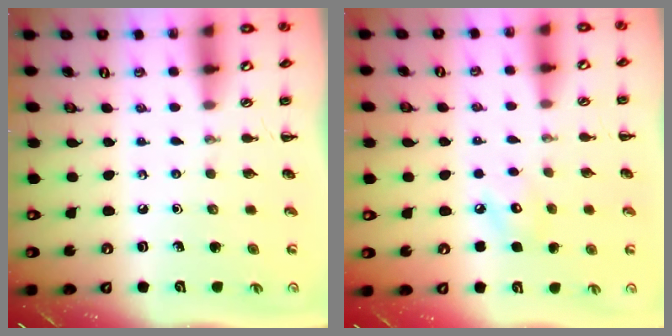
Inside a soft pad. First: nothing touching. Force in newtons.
{"total": 5.3, "press": 5.2, "slide": 0.6}